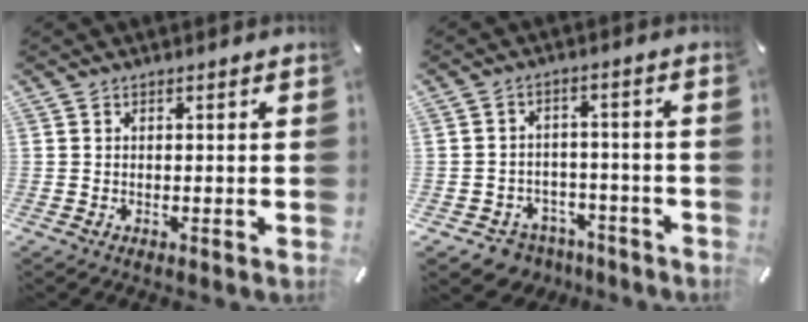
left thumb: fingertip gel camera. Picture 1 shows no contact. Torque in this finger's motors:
{"motor_torque": [0.02, 0.14, -0.26, 0.33, 0.04]}